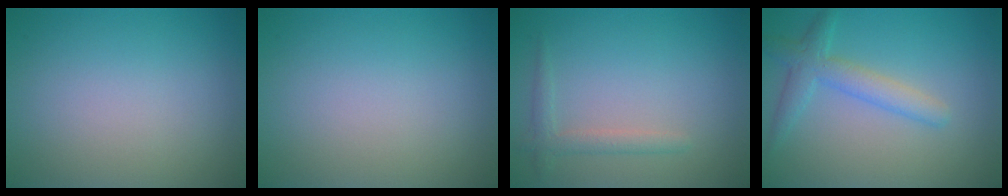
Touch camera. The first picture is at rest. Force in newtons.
{"total": 0.0}
{"total": 1.7, "press": 1.6, "slide": 0.1}
{"total": 3.1, "press": 3.1, "slide": 0.2}